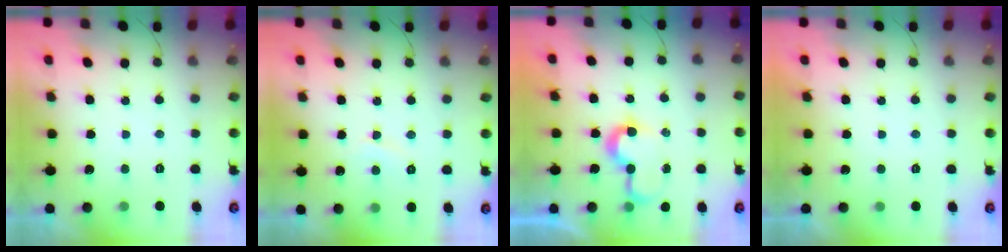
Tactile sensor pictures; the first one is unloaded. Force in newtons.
{"total": 5.0, "press": 4.9, "slide": 0.5}
{"total": 7.5, "press": 7.5, "slide": 0.3}
{"total": 1.9, "press": 1.9, "slide": 0.1}